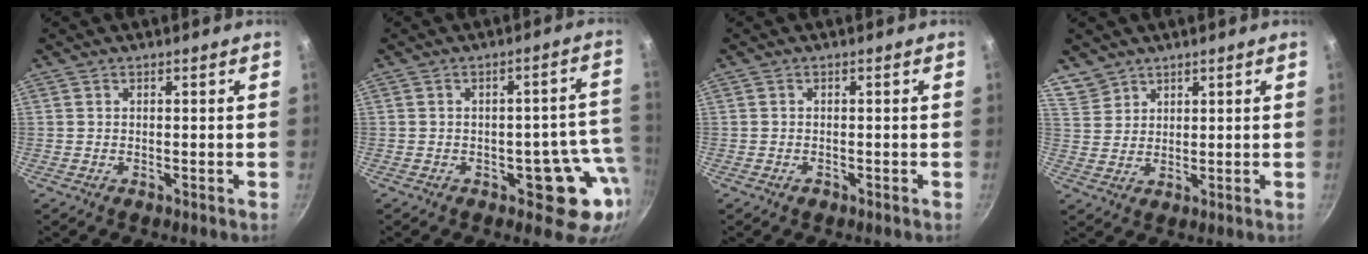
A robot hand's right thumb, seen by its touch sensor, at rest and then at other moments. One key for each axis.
{"total": 10.4, "fx": -3.6, "fy": 6.4, "fz": 7.3, "tx": -0.013, "ty": 0.036, "tz": -0.036}
{"total": 0.9, "fx": -0.5, "fy": 0.6, "fz": 0.3, "tx": -0.005, "ty": 0.004, "tz": -0.009}
{"total": 4.8, "fx": 3.7, "fy": 3.1, "fz": 0.4, "tx": 0.009, "ty": -0.002, "tz": 0.075}